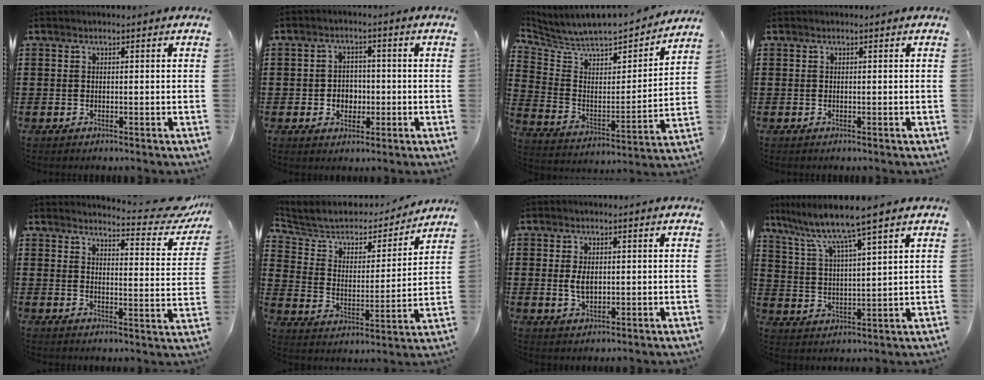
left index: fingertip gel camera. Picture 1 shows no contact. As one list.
[{"total": 3.4, "force": [-0.7, 2.9, 1.6], "torque": [-0.031, 0.003, -0.020]}, {"total": 5.4, "force": [5.2, 1.3, 0.7], "torque": [-0.049, -0.054, 0.084]}, {"total": 0.0}, {"total": 5.2, "force": [4.8, 0.3, 1.9], "torque": [-0.035, -0.038, 0.077]}, {"total": 5.1, "force": [4.4, 2.3, 1.3], "torque": [-0.056, -0.030, 0.068]}, {"total": 3.5, "force": [0.3, 2.0, 2.8], "torque": [-0.057, 0.001, 0.001]}, {"total": 7.1, "force": [5.8, -0.5, 4.1], "torque": [-0.104, -0.041, 0.092]}]